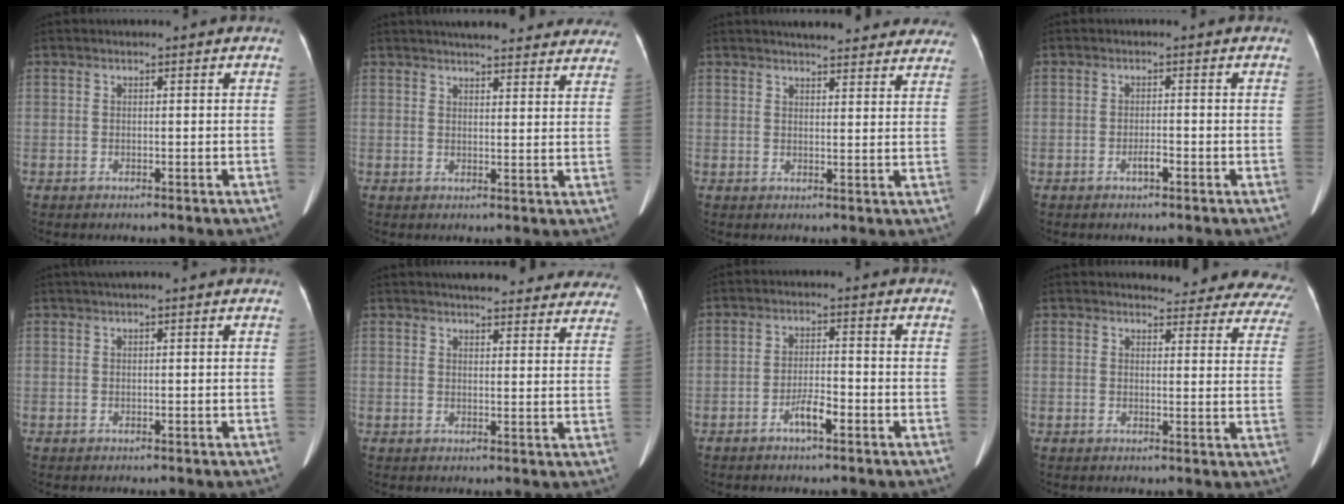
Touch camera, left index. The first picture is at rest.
{"total": 22.1, "force": [20.0, 4.5, 8.3], "torque": [-0.104, -0.003, 0.228]}
{"total": 17.6, "force": [16.0, 3.8, 6.3], "torque": [-0.062, 0.003, 0.177]}
{"total": 1.5, "force": [-1.1, 0.3, 1.1], "torque": [-0.021, -0.002, -0.017]}
{"total": 1.4, "force": [0.9, -0.1, 1.1], "torque": [-0.020, 0.020, 0.018]}
{"total": 21.8, "force": [19.9, 4.9, 7.5], "torque": [-0.085, -0.018, 0.219]}
{"total": 3.5, "force": [-2.3, 0.6, 2.6], "torque": [-0.050, -0.001, -0.040]}
{"total": 17.7, "force": [16.8, 4.6, 2.7], "torque": [0.007, -0.062, 0.156]}